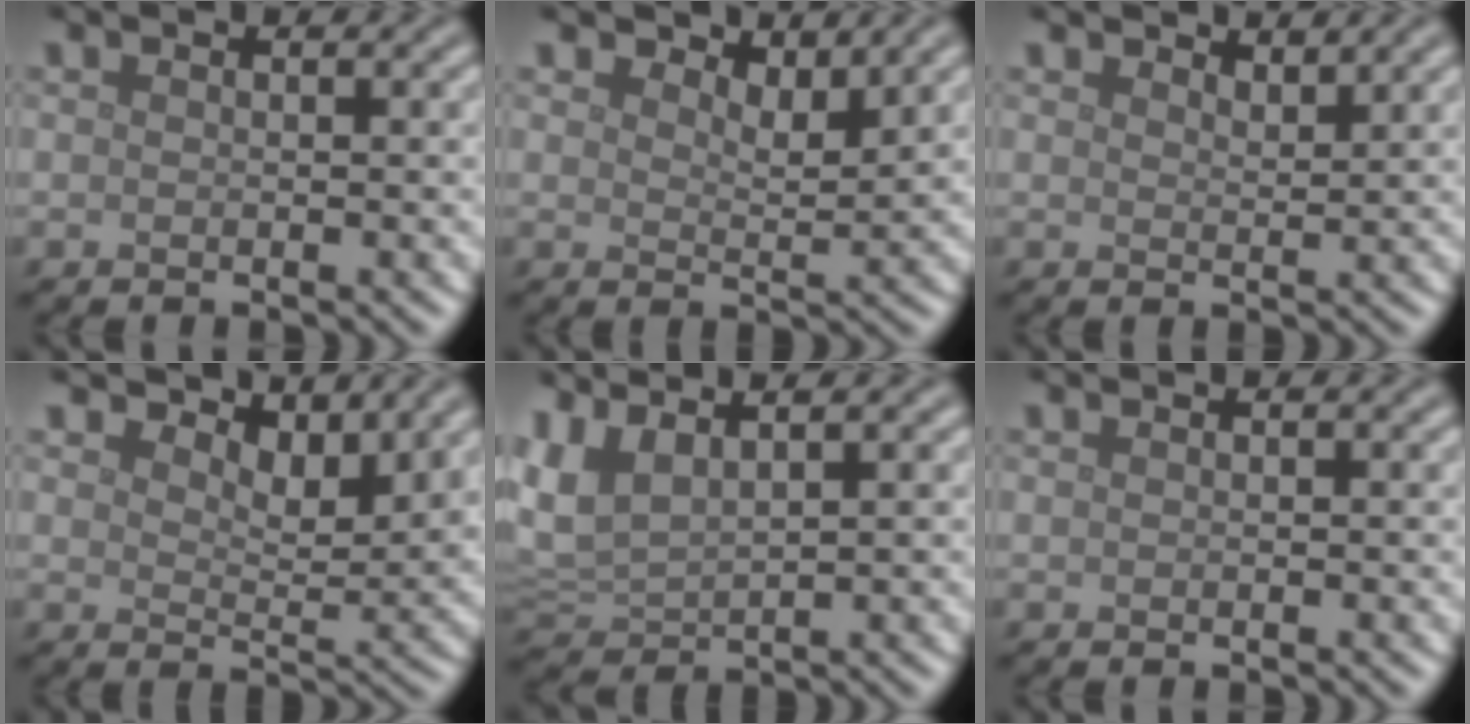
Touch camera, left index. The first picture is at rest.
{"total": 2.9, "force": [2.7, 0.7, 1.0], "torque": [-0.016, -0.002, 0.038]}
{"total": 2.2, "force": [2.1, 0.3, 0.5], "torque": [-0.009, 0.001, 0.032]}
{"total": 4.8, "force": [4.1, 1.5, 2.0], "torque": [-0.037, -0.002, 0.059]}
{"total": 3.5, "force": [2.2, 1.4, 2.4], "torque": [-0.066, 0.008, 0.050]}
{"total": 0.0}